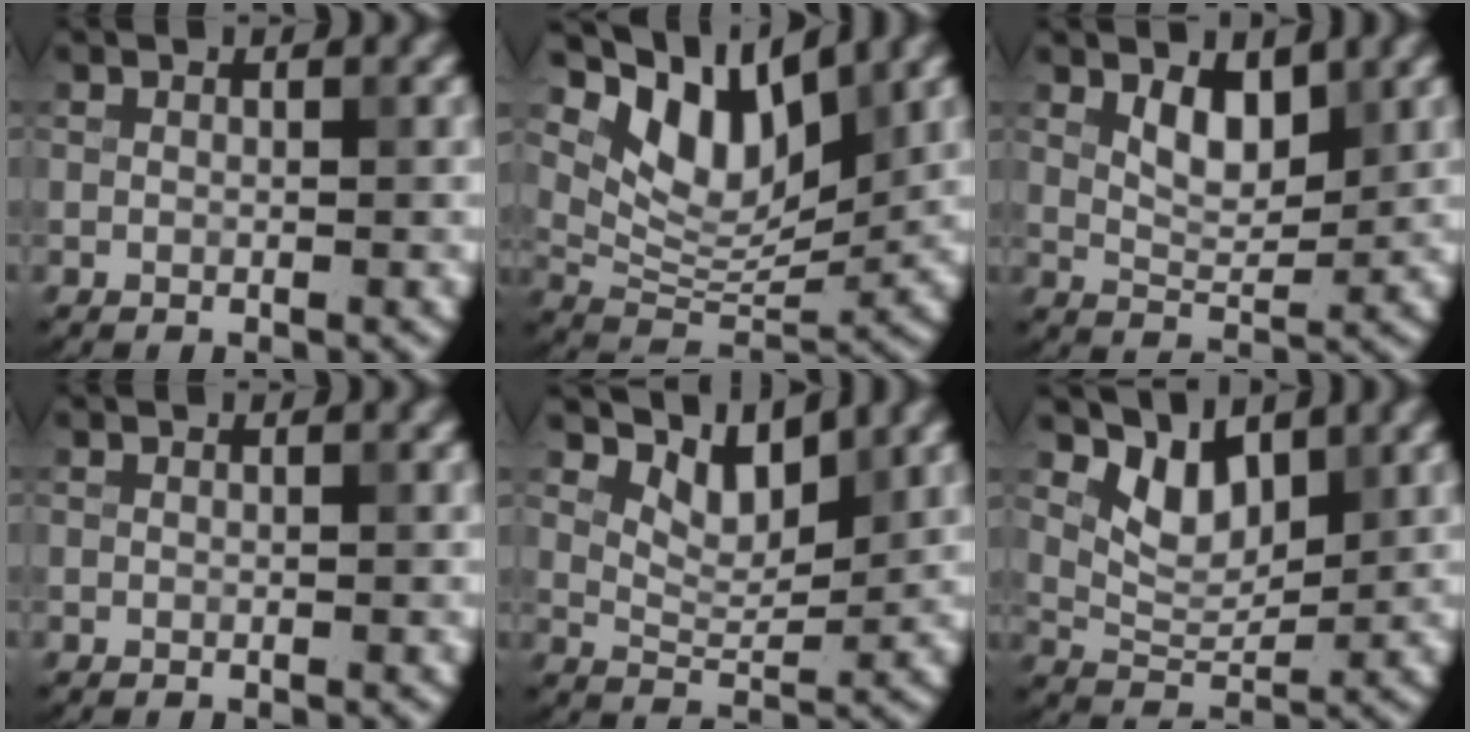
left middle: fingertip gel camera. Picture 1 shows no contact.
{"total": 7.8, "force": [4.7, 3.6, 5.1], "torque": [-0.088, -0.007, 0.081]}
{"total": 3.1, "force": [1.6, 1.4, 2.2], "torque": [-0.041, -0.006, 0.031]}
{"total": 0.0}
{"total": 3.7, "force": [3.0, 1.2, 1.8], "torque": [-0.041, -0.006, 0.051]}
{"total": 3.7, "force": [2.4, 1.9, 2.1], "torque": [-0.048, -0.013, 0.043]}